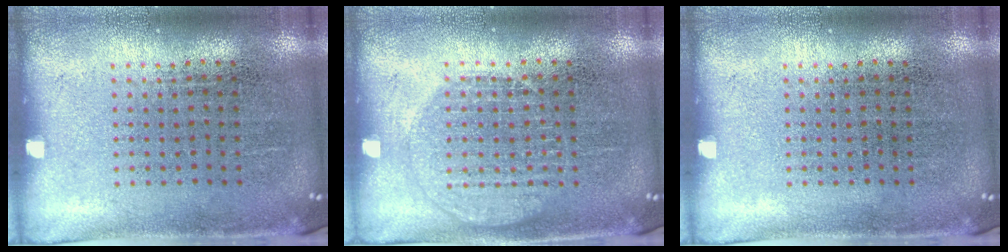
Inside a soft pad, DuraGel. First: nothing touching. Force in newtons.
{"total": 1.9, "press": 1.9, "slide": 0.3}
{"total": 0.0}